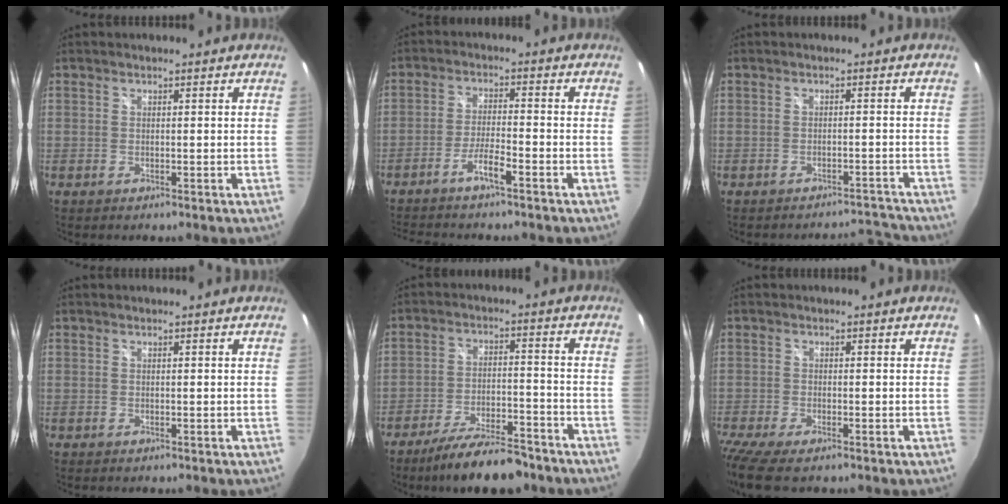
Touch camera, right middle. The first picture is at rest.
{"total": 5.5, "force": [-4.4, -0.2, 3.3], "torque": [-0.084, 0.004, -0.083]}
{"total": 4.7, "force": [-4.7, 0.6, 0.0], "torque": [0.009, 0.018, -0.059]}
{"total": 0.0}
{"total": 14.0, "force": [-11.6, 3.4, 7.0], "torque": [-0.135, -0.010, -0.181]}
{"total": 7.3, "force": [-5.6, 1.6, 4.4], "torque": [-0.109, -0.038, -0.105]}